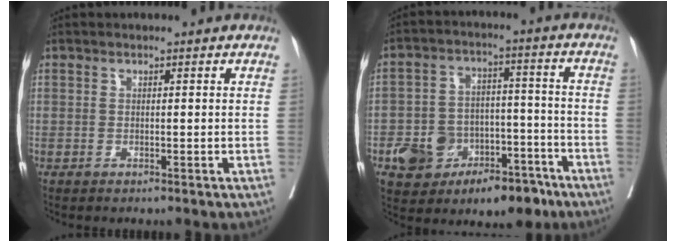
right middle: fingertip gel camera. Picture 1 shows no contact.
{"total": 14.0, "force": [-8.1, 8.7, 7.4], "torque": [-0.104, 0.034, -0.119]}